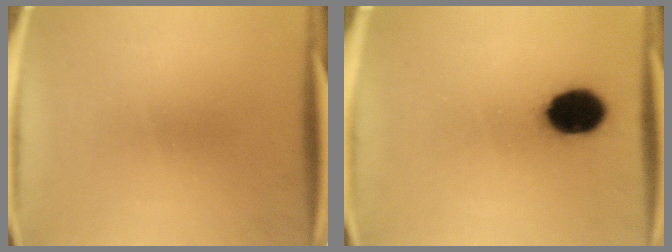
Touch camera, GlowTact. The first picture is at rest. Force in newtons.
{"total": 11.7}